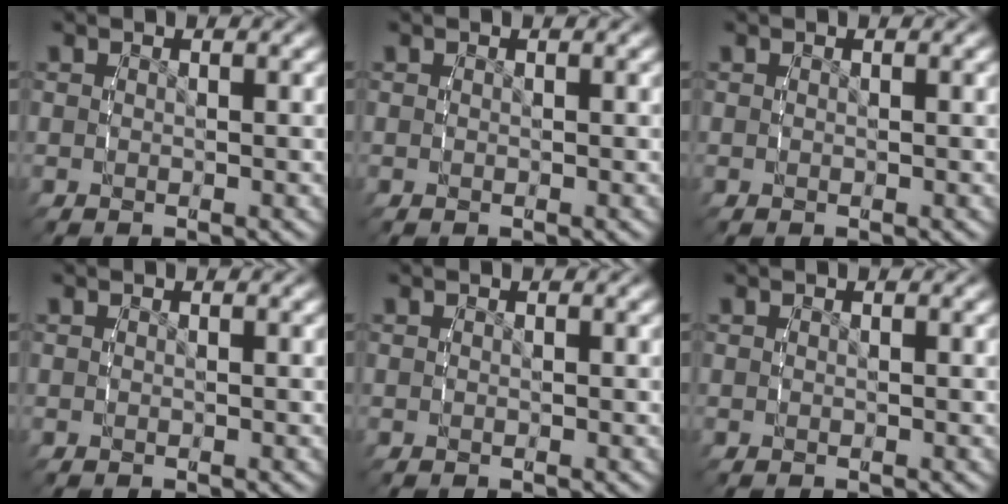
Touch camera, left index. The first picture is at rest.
{"total": 0.0}
{"total": 0.0}
{"total": 0.0}
{"total": 0.0}
{"total": 0.0}